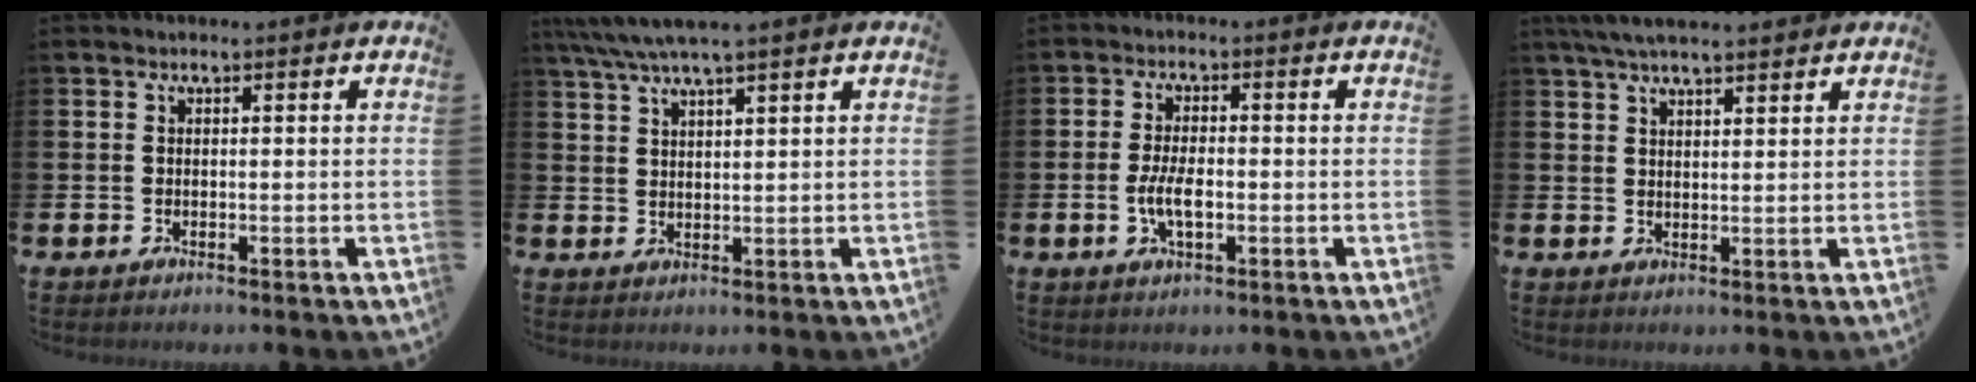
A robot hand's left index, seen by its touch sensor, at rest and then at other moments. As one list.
[{"total": 4.5, "force": [3.9, -0.1, 2.3], "torque": [-0.055, -0.009, 0.071]}, {"total": 4.2, "force": [-0.8, 1.7, 3.7], "torque": [-0.065, -0.001, -0.018]}, {"total": 4.6, "force": [4.1, 0.7, 1.9], "torque": [-0.041, -0.008, 0.074]}]